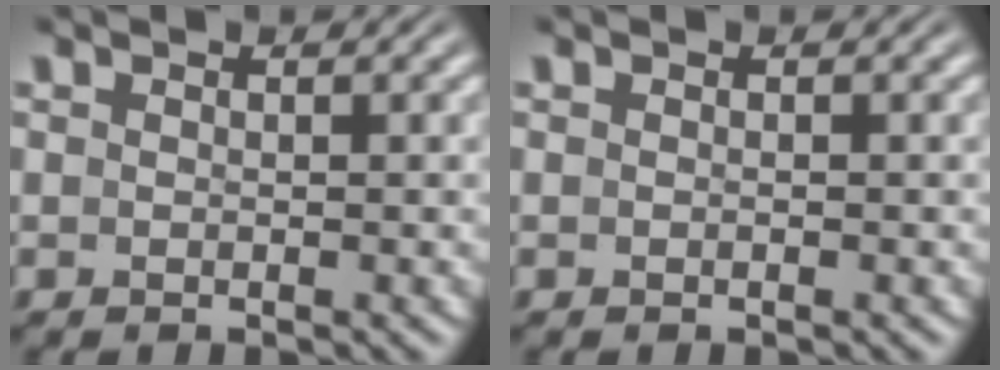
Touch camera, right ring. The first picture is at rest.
{"total": 0.0}